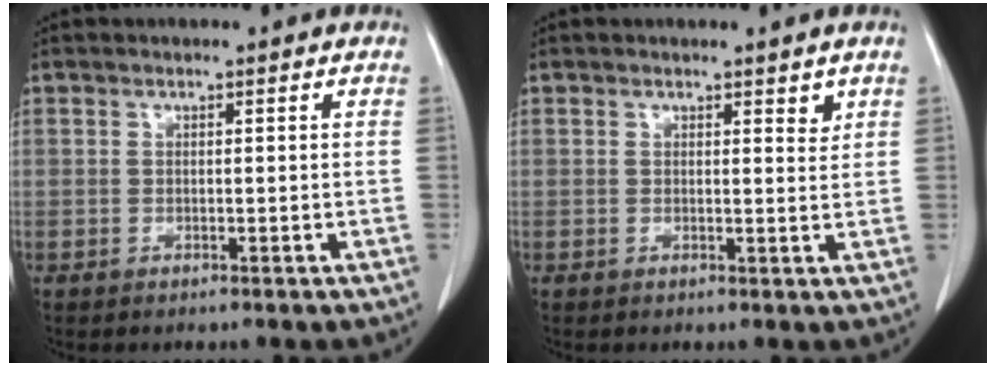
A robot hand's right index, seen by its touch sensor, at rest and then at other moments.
{"total": 1.6, "force": [1.2, 0.5, 1.0], "torque": [-0.012, -0.007, 0.016]}